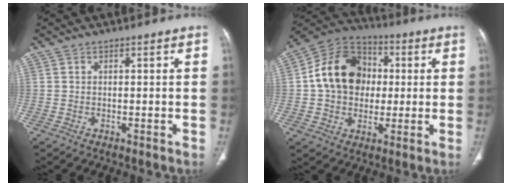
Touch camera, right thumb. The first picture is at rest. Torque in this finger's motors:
{"motor_torque": [1.74, 1.90, 0.94, -0.74, 0.15]}